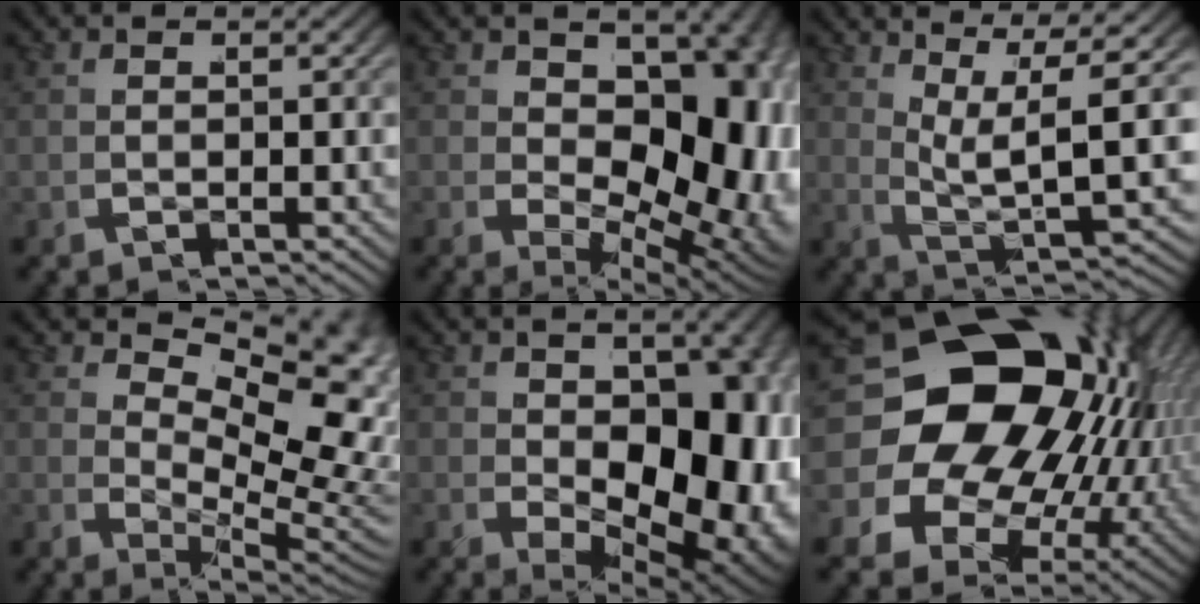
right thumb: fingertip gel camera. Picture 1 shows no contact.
{"total": 13.4, "force": [-1.0, 8.3, 10.5], "torque": [-0.174, -0.059, 0.021]}
{"total": 7.8, "force": [3.4, 2.7, 6.4], "torque": [-0.112, -0.006, 0.065]}
{"total": 10.1, "force": [2.3, 5.5, 8.2], "torque": [-0.108, -0.023, 0.049]}
{"total": 14.2, "force": [-1.0, 8.6, 11.3], "torque": [-0.187, -0.064, 0.022]}
{"total": 26.9, "force": [2.3, 20.0, 17.8], "torque": [-0.308, -0.042, 0.031]}